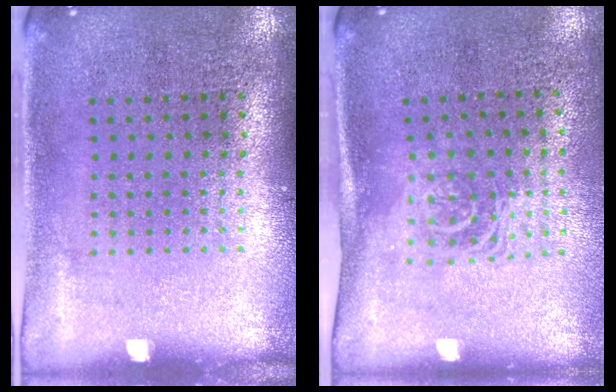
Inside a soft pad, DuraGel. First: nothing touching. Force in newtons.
{"total": 1.7, "press": 1.2, "slide": 1.1}